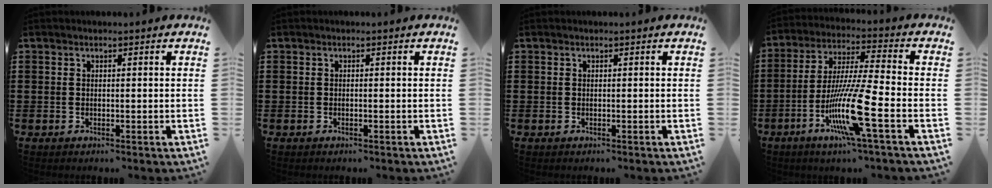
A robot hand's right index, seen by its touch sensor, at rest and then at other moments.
{"total": 0.0}
{"total": 0.0}
{"total": 13.3, "force": [-5.3, 0.7, 12.2], "torque": [-0.255, -0.013, -0.106]}